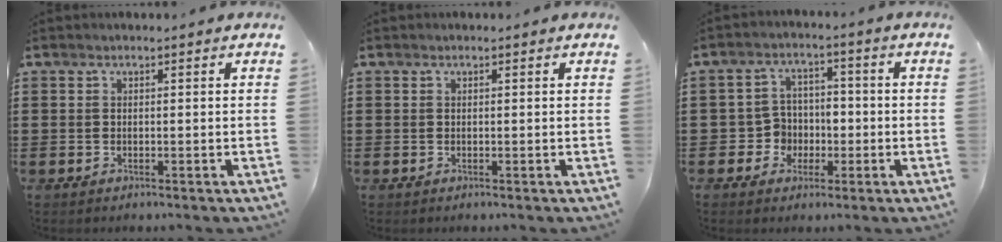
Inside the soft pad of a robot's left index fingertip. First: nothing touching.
{"total": 0.0}
{"total": 4.9, "force": [-1.3, 4.6, 1.1], "torque": [-0.037, 0.012, -0.026]}